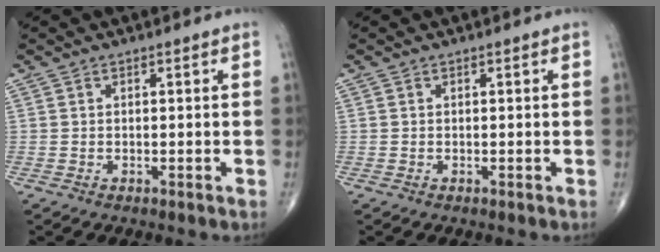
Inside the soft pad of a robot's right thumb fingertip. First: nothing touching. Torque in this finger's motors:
{"motor_torque": [0.08, -0.14, 0.01, 0.00, -0.04]}